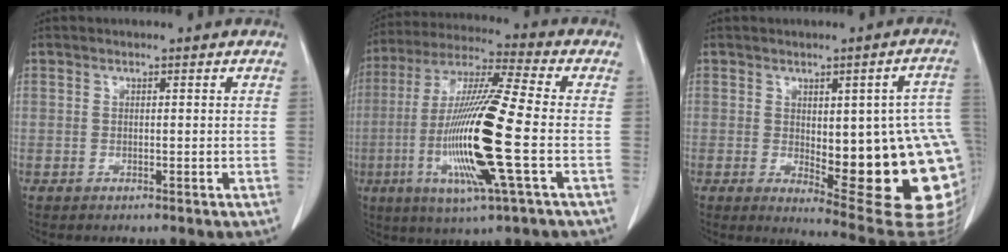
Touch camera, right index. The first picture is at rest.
{"total": 18.5, "force": [-3.9, 0.5, 18.0], "torque": [-0.371, -0.015, -0.079]}
{"total": 21.0, "force": [-2.0, 5.0, 20.3], "torque": [-0.179, 0.005, -0.002]}